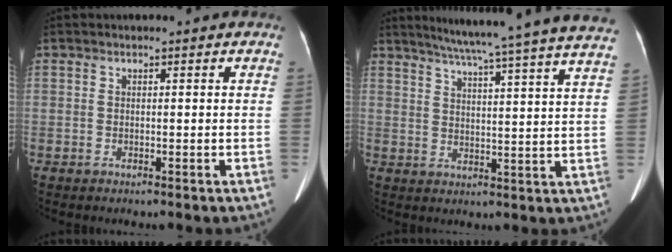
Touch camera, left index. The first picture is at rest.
{"total": 24.8, "force": [22.0, -1.8, 11.4], "torque": [-0.178, -0.041, 0.272]}